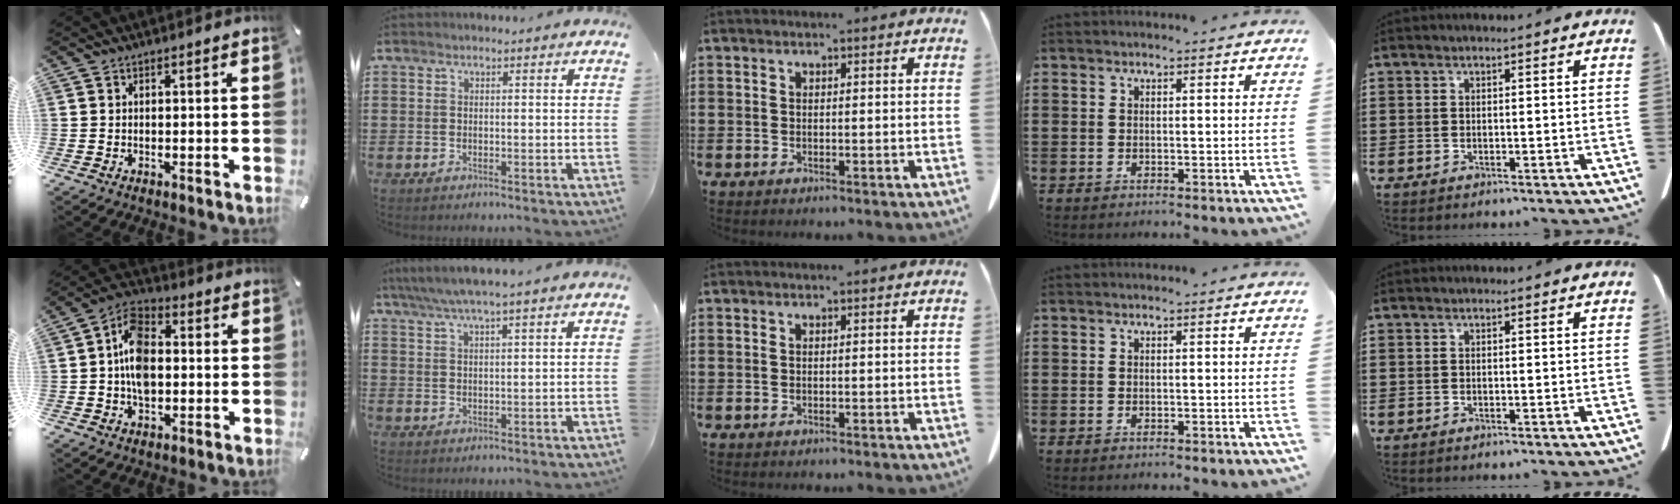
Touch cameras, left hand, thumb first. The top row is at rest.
{"thumb": {"total": 10.3, "force": [-0.7, 7.1, 7.5], "torque": [-0.151, 0.015, -0.012]}, "index": {"total": 3.9, "force": [3.1, -0.3, 2.3], "torque": [-0.051, -0.008, 0.055]}}